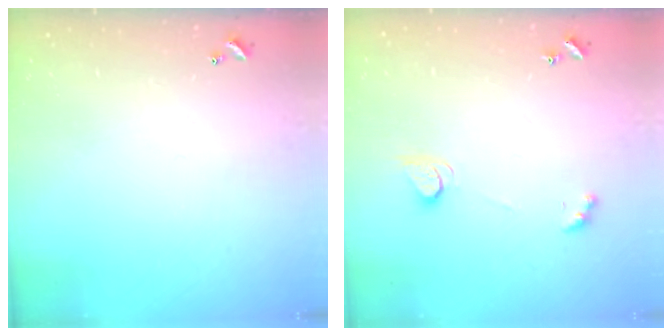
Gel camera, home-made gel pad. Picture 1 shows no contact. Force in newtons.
{"total": 2.5, "press": 2.4, "slide": 0.3}